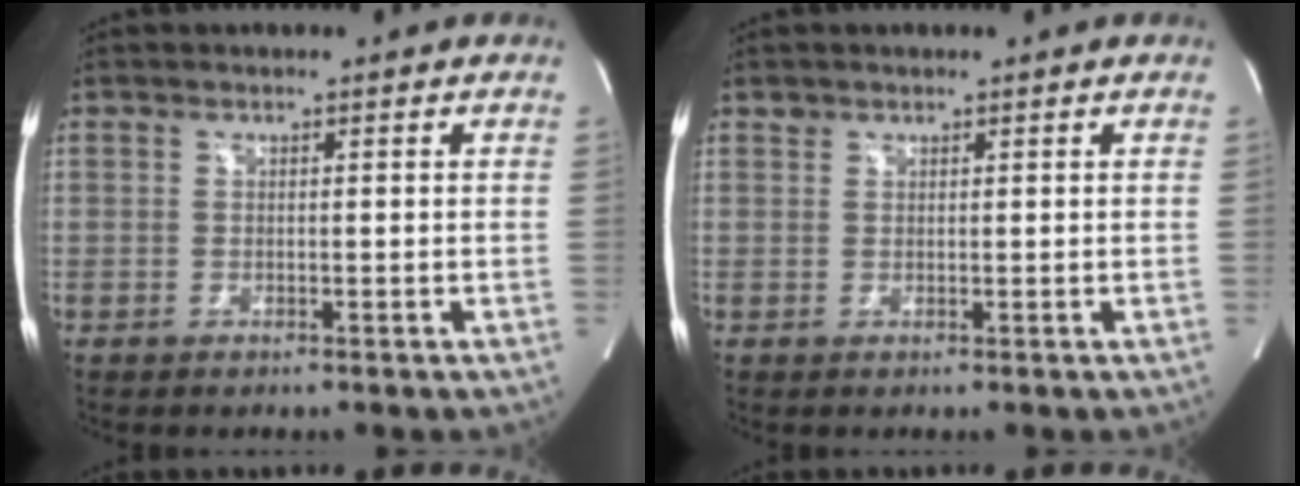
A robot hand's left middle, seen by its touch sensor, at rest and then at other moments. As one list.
[{"total": 0.8, "force": [0.6, 0.4, 0.0], "torque": [0.003, 0.006, 0.010]}]